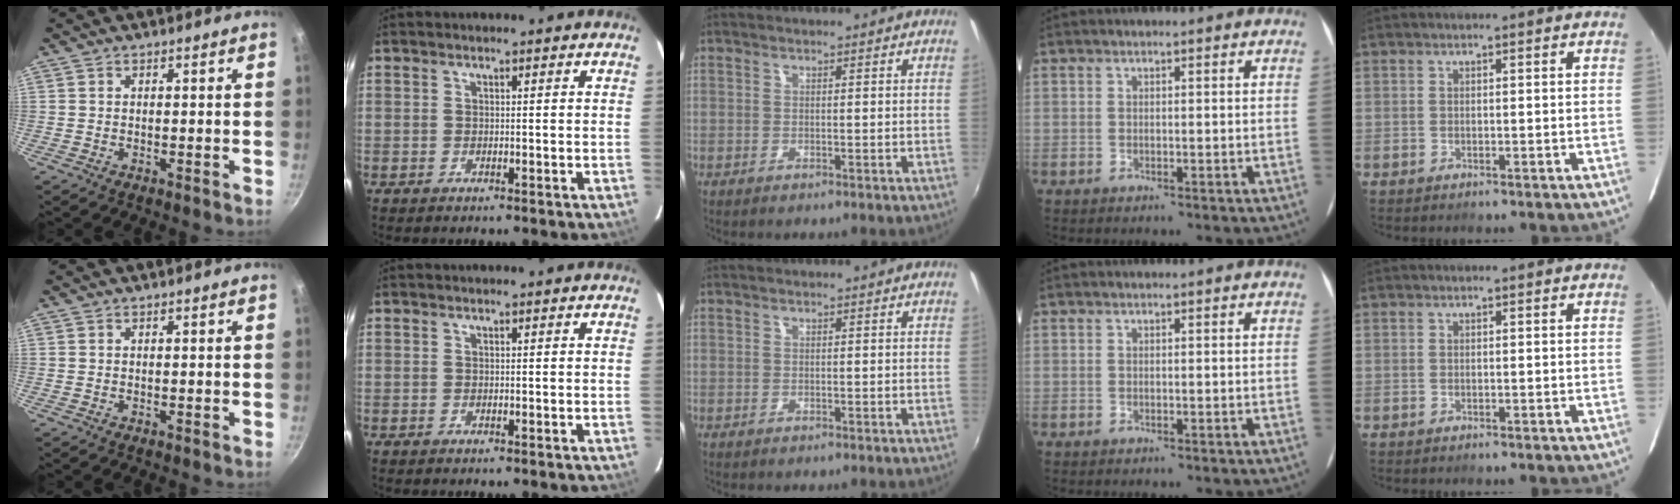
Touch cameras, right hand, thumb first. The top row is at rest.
{}